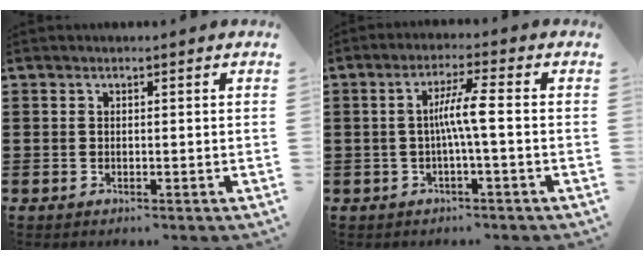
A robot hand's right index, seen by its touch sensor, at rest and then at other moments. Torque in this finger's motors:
{"motor_torque": [0.98, -0.40, 0.53, 0.14]}